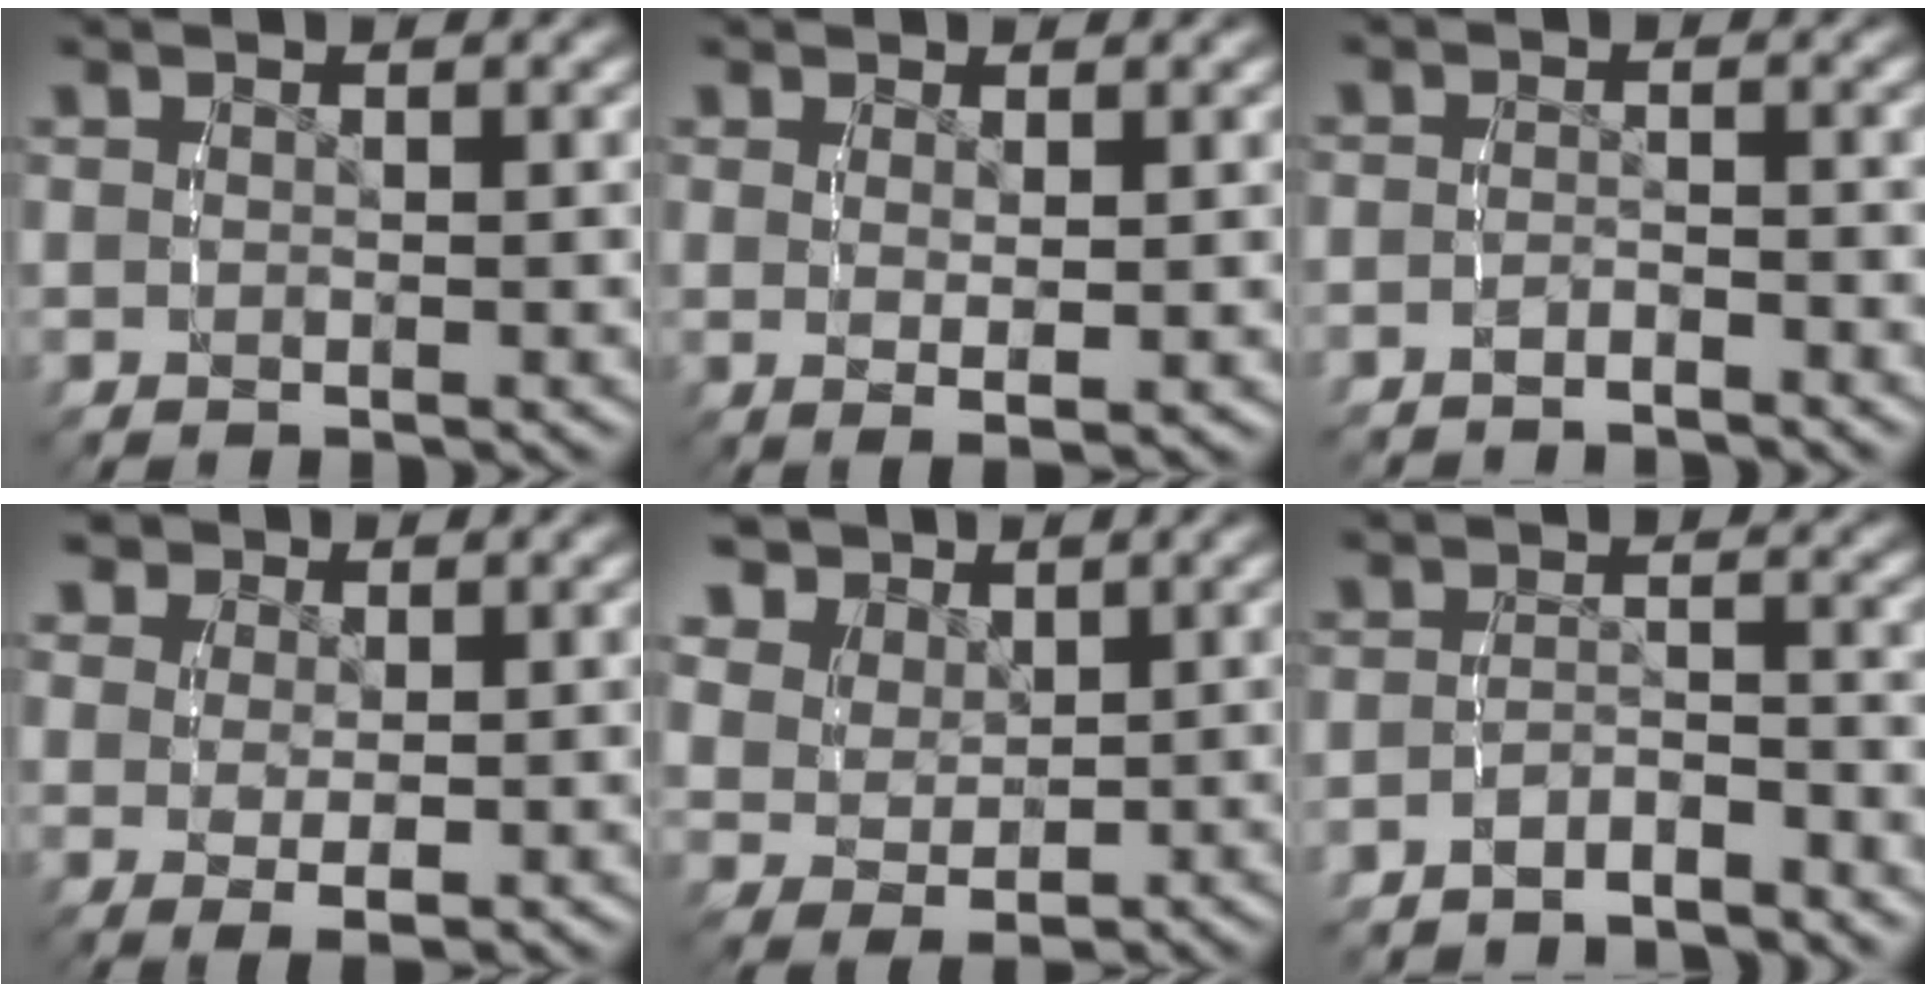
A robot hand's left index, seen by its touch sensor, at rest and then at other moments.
{"total": 1.8, "force": [0.3, -0.2, 1.8], "torque": [-0.029, -0.016, 0.018]}
{"total": 2.3, "force": [-2.2, 0.7, 0.1], "torque": [-0.010, -0.009, -0.036]}
{"total": 2.9, "force": [1.1, 1.5, 2.2], "torque": [-0.039, -0.018, 0.031]}
{"total": 7.2, "force": [3.3, 4.9, 4.2], "torque": [-0.073, -0.012, 0.065]}
{"total": 4.4, "force": [-4.1, 1.4, 0.6], "torque": [-0.012, -0.017, -0.068]}